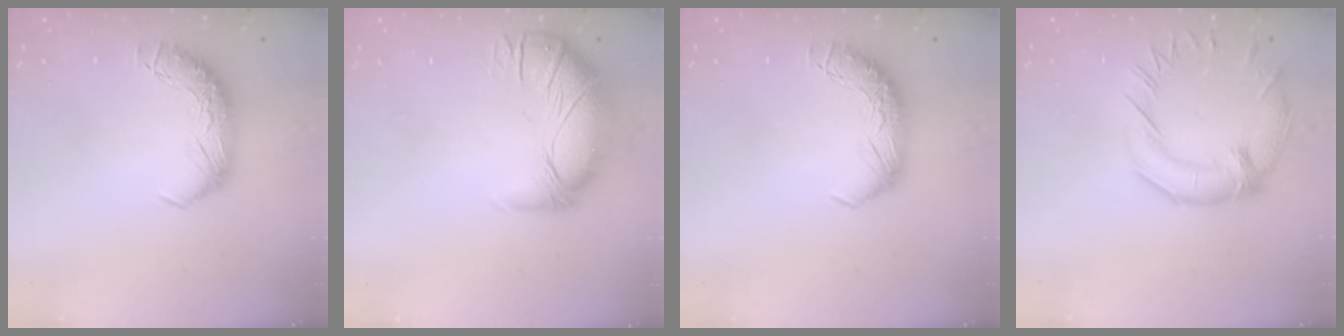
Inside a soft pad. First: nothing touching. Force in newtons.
{"total": 2.6, "press": 1.0, "slide": 2.4}
{"total": 0.0}
{"total": 2.0, "press": 1.7, "slide": 1.0}